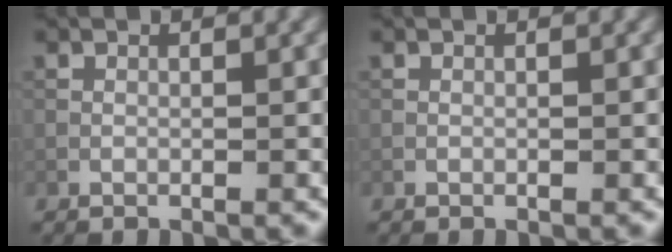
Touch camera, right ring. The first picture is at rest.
{"total": 0.0}